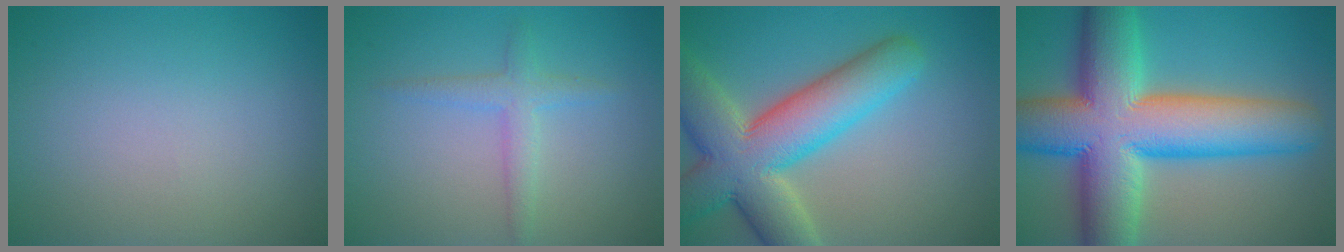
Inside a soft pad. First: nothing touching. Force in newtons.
{"total": 2.2, "press": 2.2, "slide": 0.0}
{"total": 10.7, "press": 10.7, "slide": 0.8}
{"total": 15.4, "press": 15.4, "slide": 0.6}